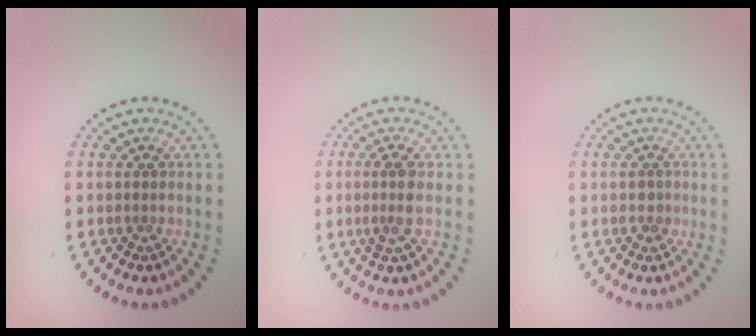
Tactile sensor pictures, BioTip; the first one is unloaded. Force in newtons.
{"total": 2.2, "press": 2.0, "slide": 0.9}
{"total": 1.0, "press": 0.9, "slide": 0.4}